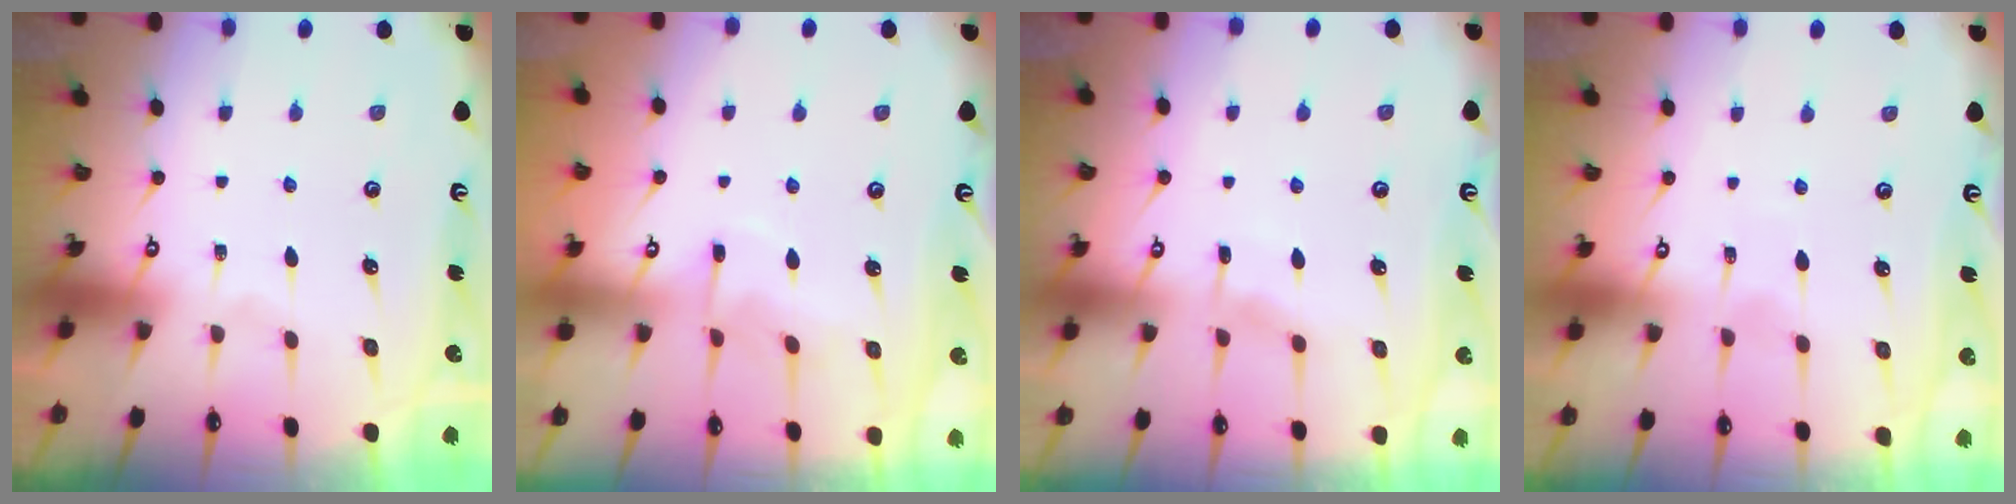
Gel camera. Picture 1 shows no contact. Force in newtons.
{"total": 5.1, "press": 5.1, "slide": 0.7}
{"total": 5.0, "press": 5.0, "slide": 0.4}
{"total": 5.7, "press": 5.6, "slide": 0.7}